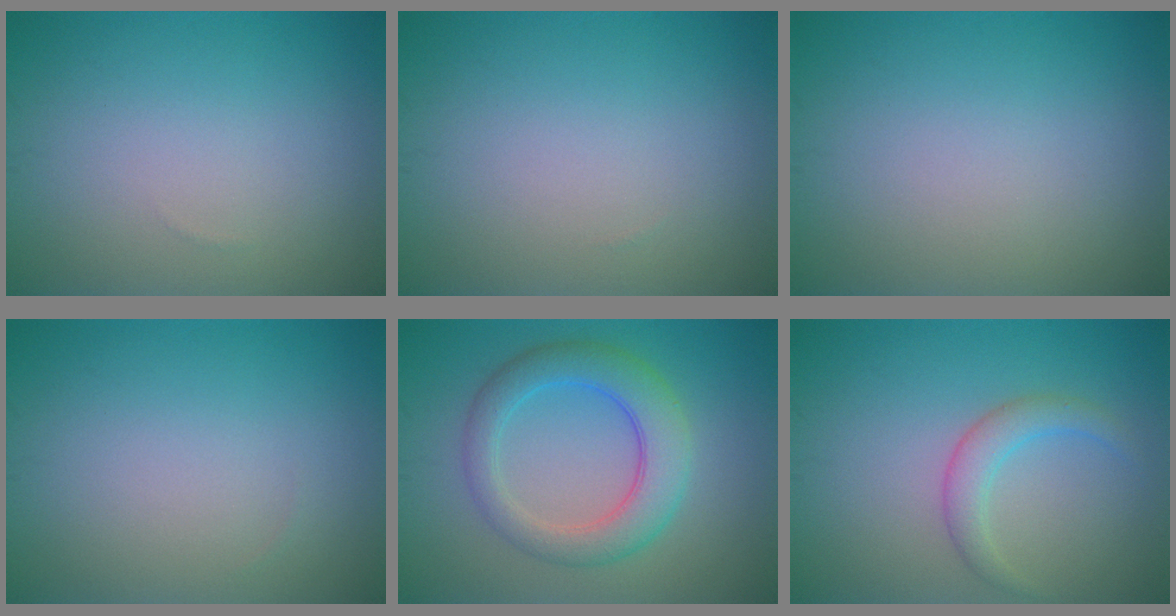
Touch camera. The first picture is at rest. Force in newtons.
{"total": 0.0}
{"total": 0.0}
{"total": 0.0}
{"total": 5.4, "press": 5.4, "slide": 0.3}
{"total": 2.4, "press": 2.4, "slide": 0.1}